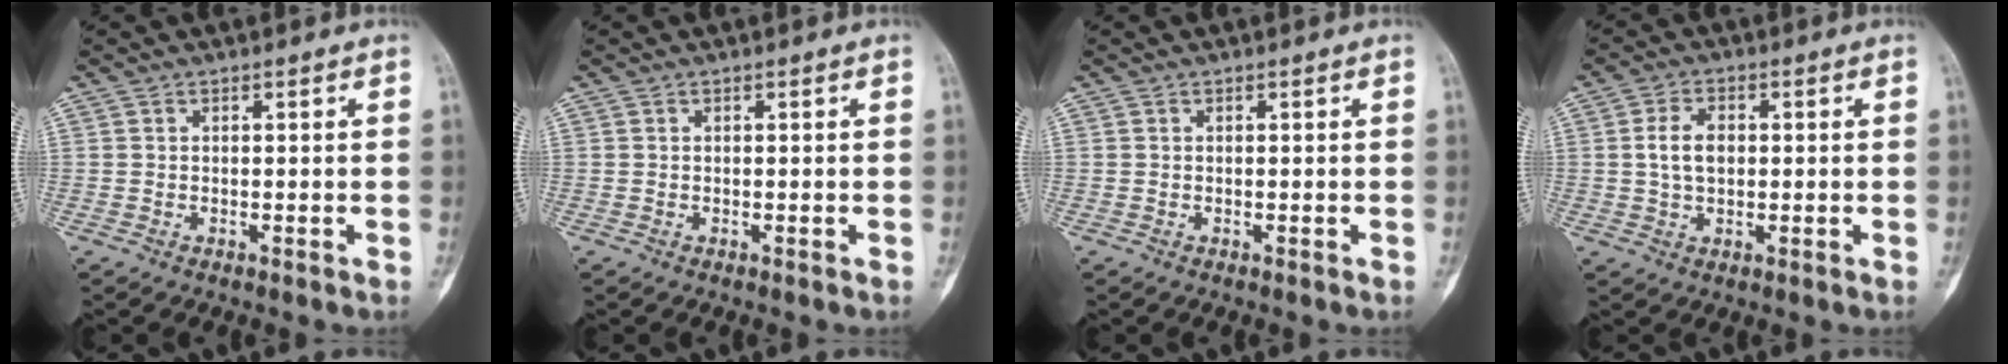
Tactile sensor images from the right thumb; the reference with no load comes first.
{"total": 0.0}
{"total": 0.0}
{"total": 5.2, "force": [0.5, 3.3, 4.0], "torque": [-0.072, 0.006, 0.007]}